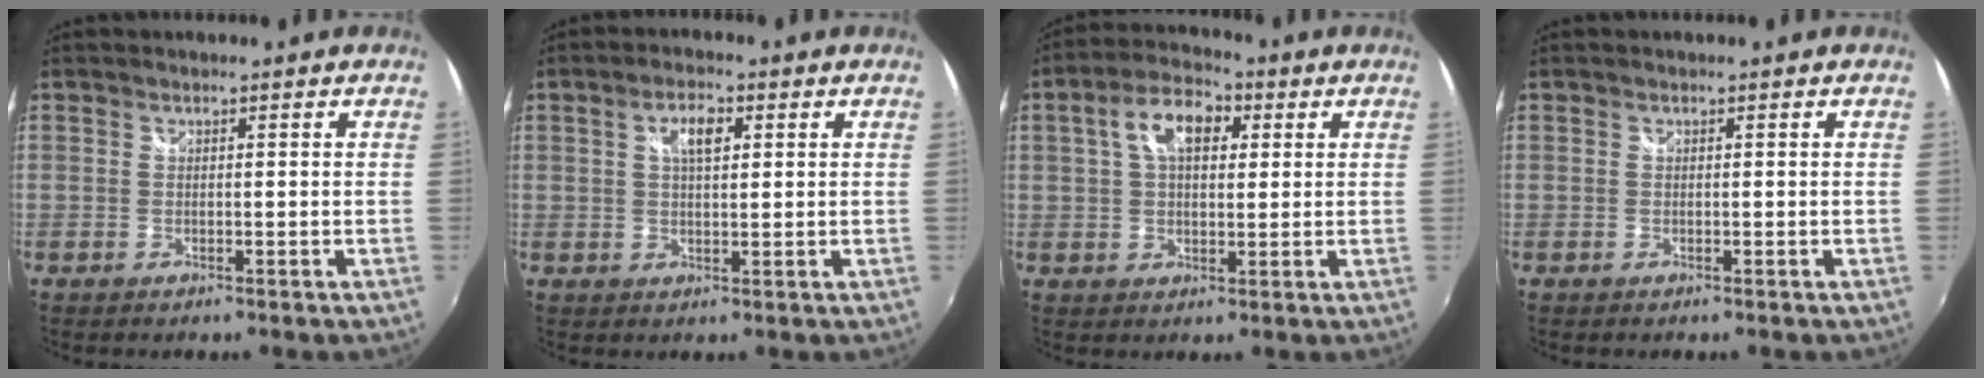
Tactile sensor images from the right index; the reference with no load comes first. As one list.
[{"total": 4.5, "force": [1.5, 1.9, 3.7], "torque": [-0.065, 0.010, 0.025]}, {"total": 8.9, "force": [2.7, 5.1, 6.8], "torque": [-0.124, 0.026, 0.043]}, {"total": 0.0}]